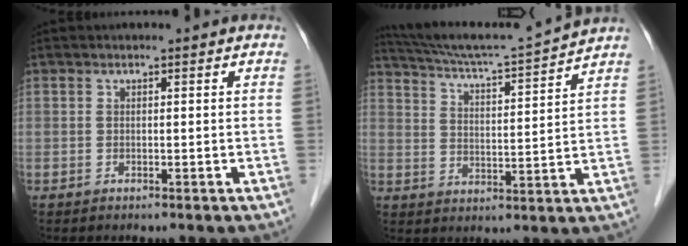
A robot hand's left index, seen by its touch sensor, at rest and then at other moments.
{"total": 14.0, "force": [13.1, -2.3, 4.2], "torque": [-0.087, -0.021, 0.204]}